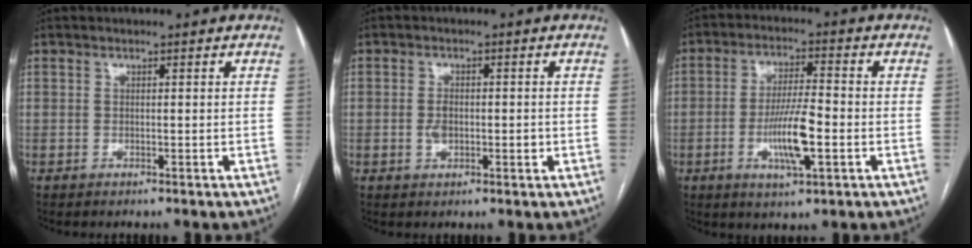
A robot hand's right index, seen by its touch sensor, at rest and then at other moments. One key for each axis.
{"total": 3.3, "fx": -0.4, "fy": 1.8, "fz": 2.7, "tx": -0.054, "ty": 0.004, "tz": -0.006}
{"total": 9.1, "fx": -2.5, "fy": 1.6, "fz": 8.6, "tx": -0.163, "ty": -0.004, "tz": -0.044}